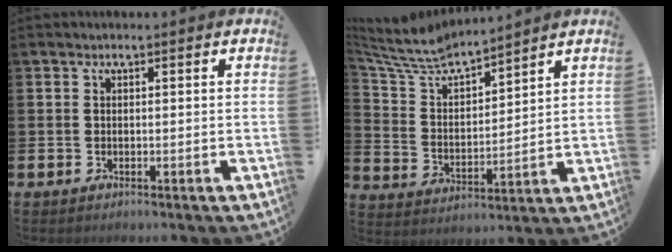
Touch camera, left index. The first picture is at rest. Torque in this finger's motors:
{"motor_torque": [-0.09, -0.53, 0.25, 0.14]}